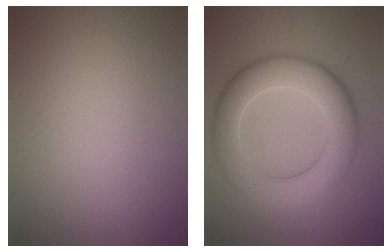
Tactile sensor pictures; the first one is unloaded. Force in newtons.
{"total": 9.2, "press": 9.2, "slide": 0.1}